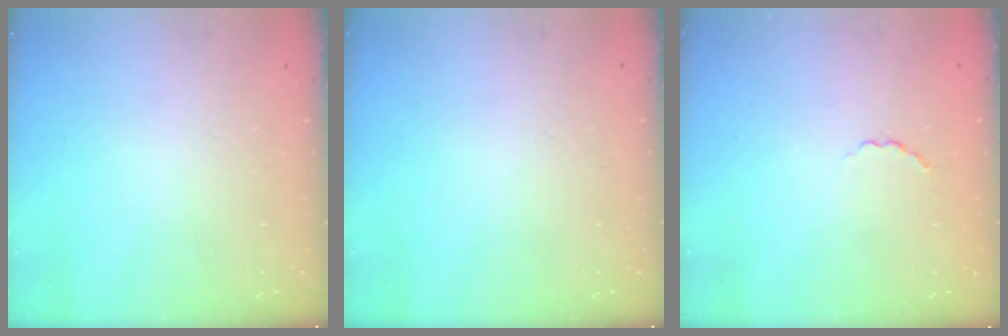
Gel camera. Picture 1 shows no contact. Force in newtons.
{"total": 0.0}
{"total": 2.2, "press": 2.0, "slide": 0.8}